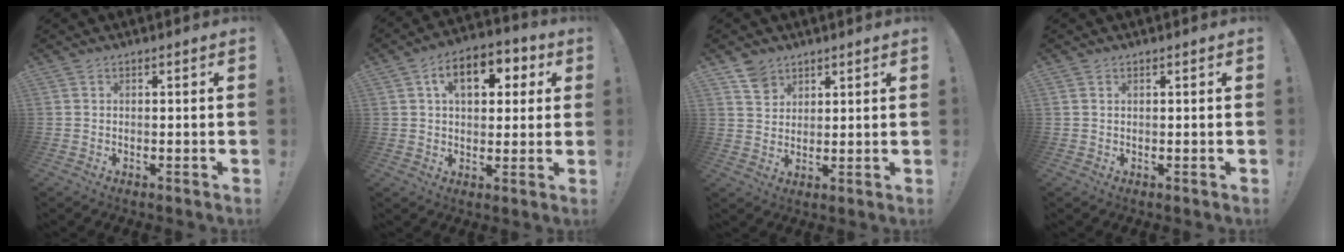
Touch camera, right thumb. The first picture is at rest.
{"total": 11.9, "force": [3.7, 7.4, 8.5], "torque": [-0.123, 0.006, 0.061]}
{"total": 5.9, "force": [4.0, 4.0, 1.5], "torque": [-0.024, -0.018, 0.078]}
{"total": 0.6, "force": [0.4, 0.4, 0.1], "torque": [-0.002, 0.000, 0.007]}